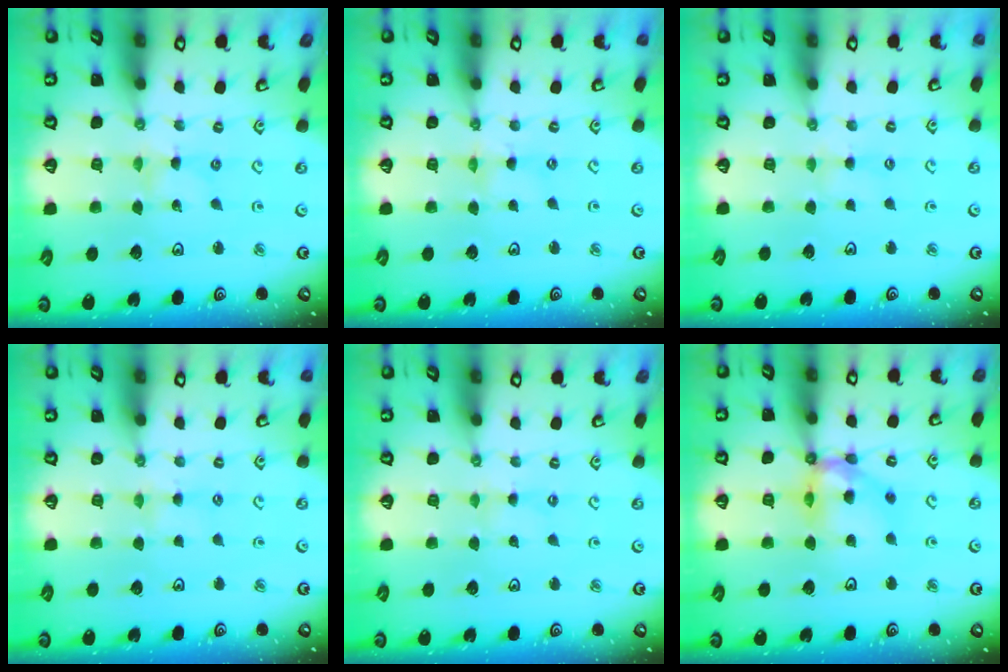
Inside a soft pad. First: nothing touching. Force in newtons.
{"total": 0.6, "press": 0.6, "slide": 0.2}
{"total": 2.8, "press": 2.8, "slide": 0.5}
{"total": 3.4, "press": 3.3, "slide": 0.5}
{"total": 1.7, "press": 1.7, "slide": 0.3}
{"total": 13.3, "press": 13.2, "slide": 1.6}